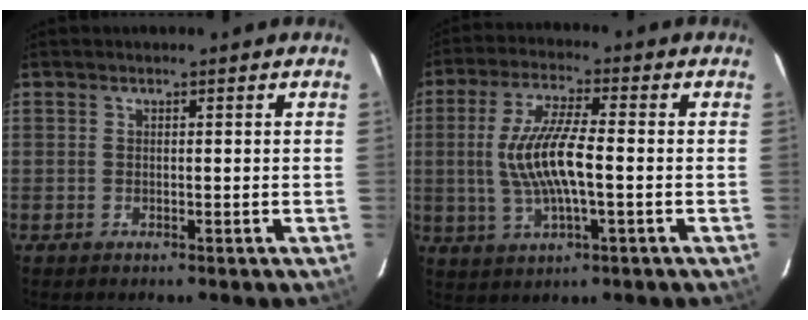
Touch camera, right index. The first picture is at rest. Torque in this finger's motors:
{"motor_torque": [0.78, -0.43, 0.79, 0.19]}